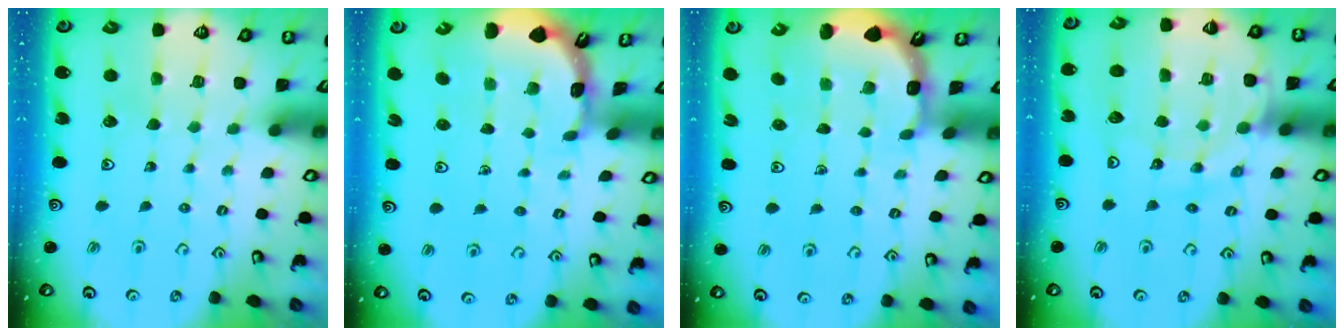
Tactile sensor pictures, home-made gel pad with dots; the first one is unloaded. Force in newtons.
{"total": 1.6, "press": 1.6, "slide": 0.1}
{"total": 1.9, "press": 1.9, "slide": 0.6}
{"total": 14.4, "press": 14.3, "slide": 1.5}